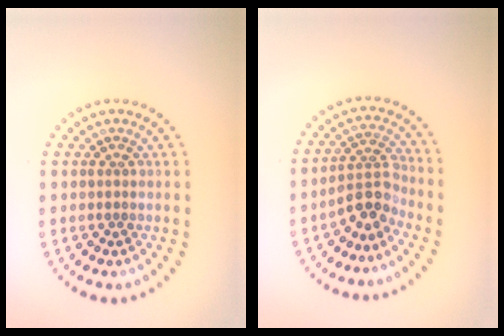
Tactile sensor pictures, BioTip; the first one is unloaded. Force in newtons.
{"total": 3.2, "press": 2.7, "slide": 1.7}